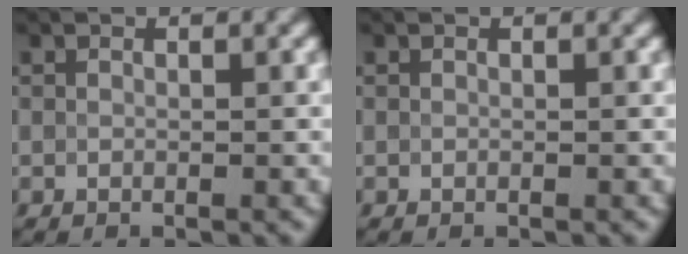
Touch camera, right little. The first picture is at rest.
{"total": 0.0}